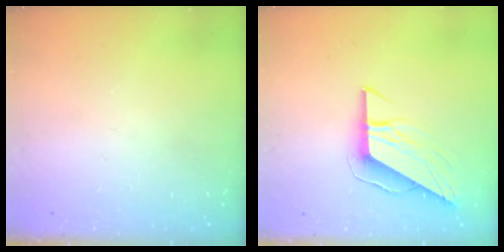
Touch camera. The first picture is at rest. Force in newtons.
{"total": 11.1, "press": 11.0, "slide": 1.2}